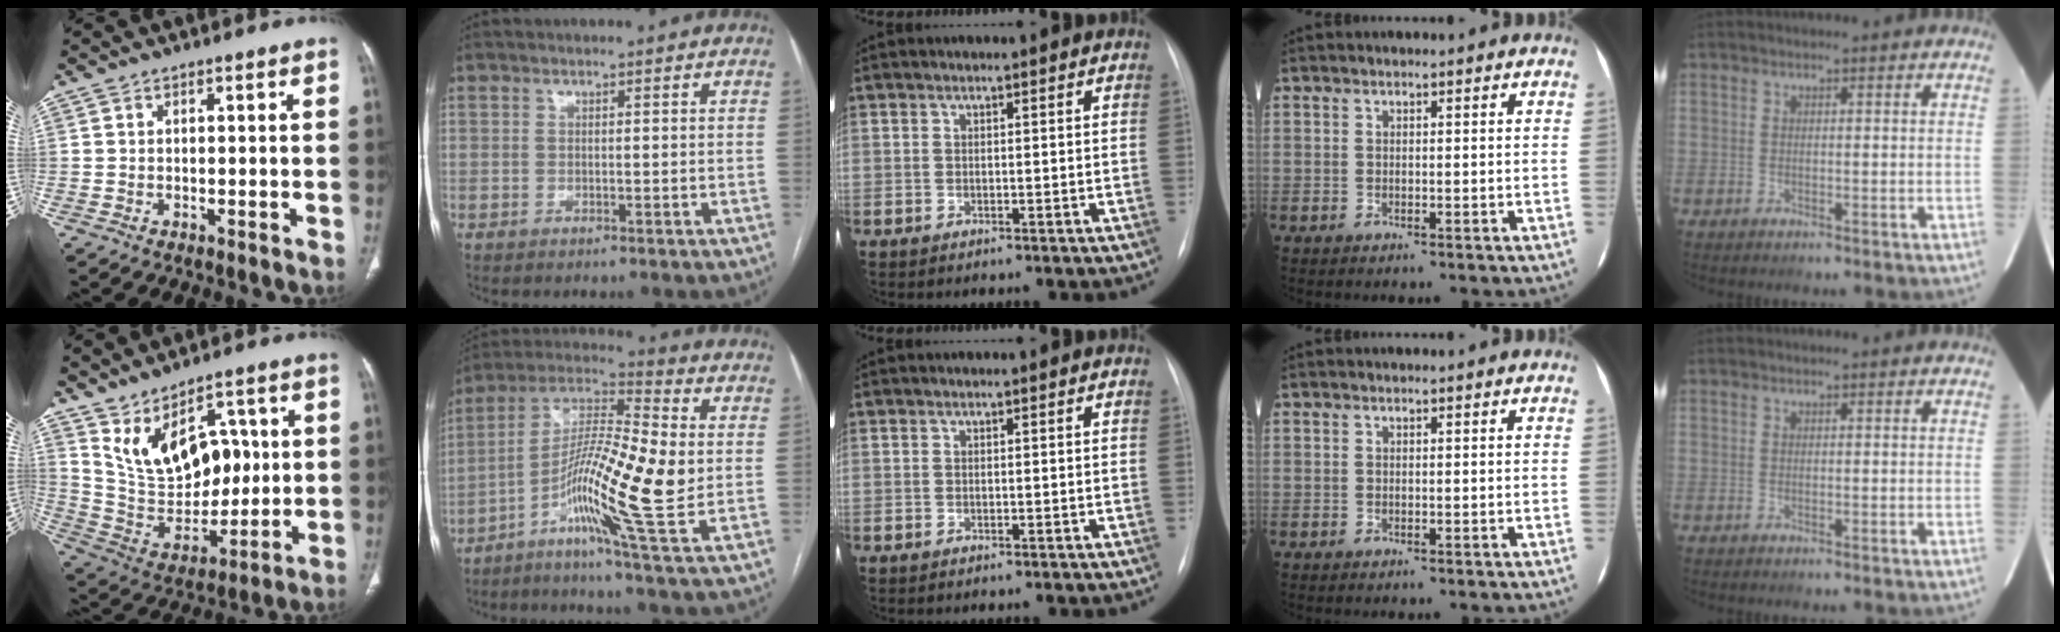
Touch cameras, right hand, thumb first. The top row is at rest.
{"thumb": {"total": 16.3, "force": [5.2, 10.4, 11.4], "torque": [-0.143, -0.017, 0.121]}, "index": {"total": 16.6, "force": [-2.9, 0.3, 16.4], "torque": [-0.309, -0.004, -0.065]}}